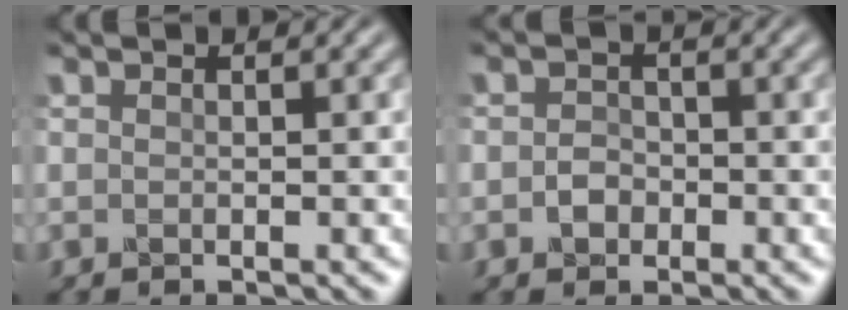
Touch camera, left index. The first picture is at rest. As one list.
[{"total": 1.0, "force": [-0.4, 0.9, 0.1], "torque": [-0.010, 0.007, -0.013]}]